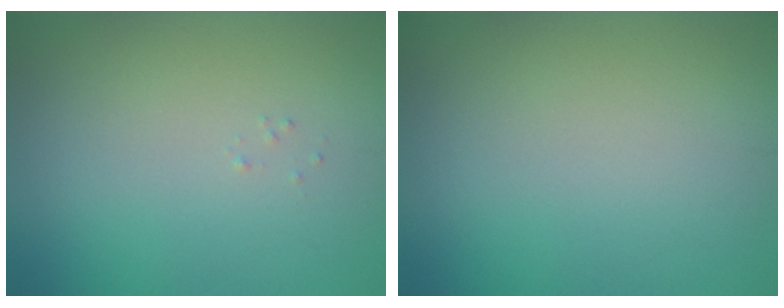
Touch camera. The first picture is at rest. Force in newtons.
{"total": 0.0}